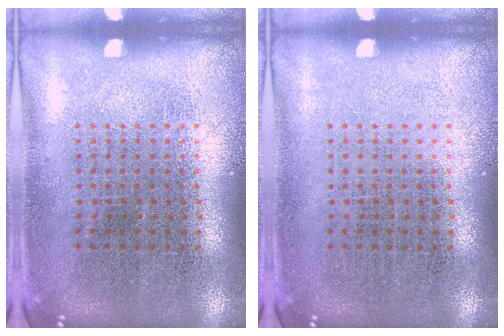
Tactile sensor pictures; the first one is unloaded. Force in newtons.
{"total": 0.0}